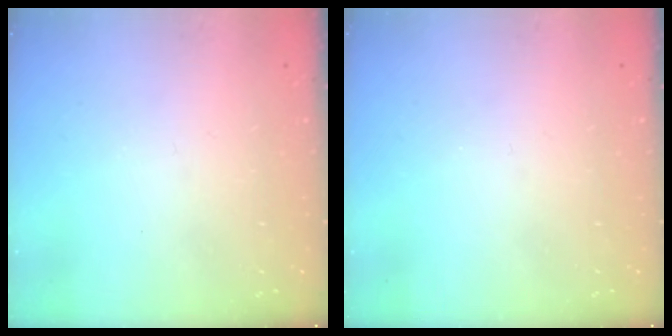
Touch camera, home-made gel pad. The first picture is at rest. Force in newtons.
{"total": 0.0}